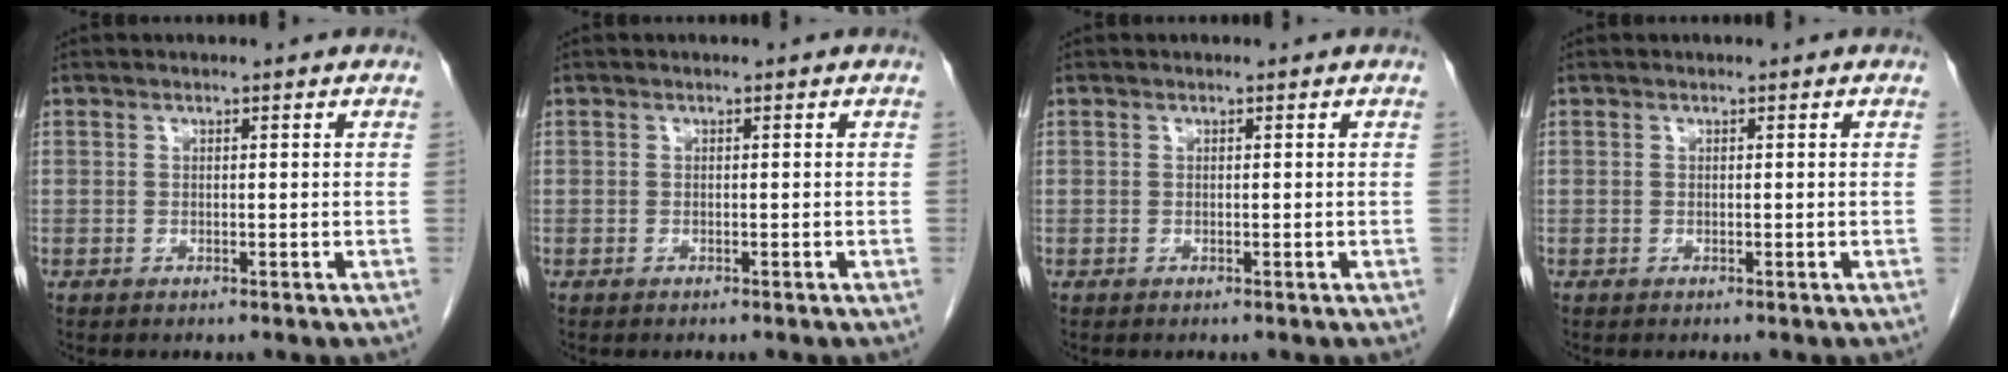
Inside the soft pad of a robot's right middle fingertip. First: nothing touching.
{"total": 0.0}
{"total": 0.0}
{"total": 0.0}